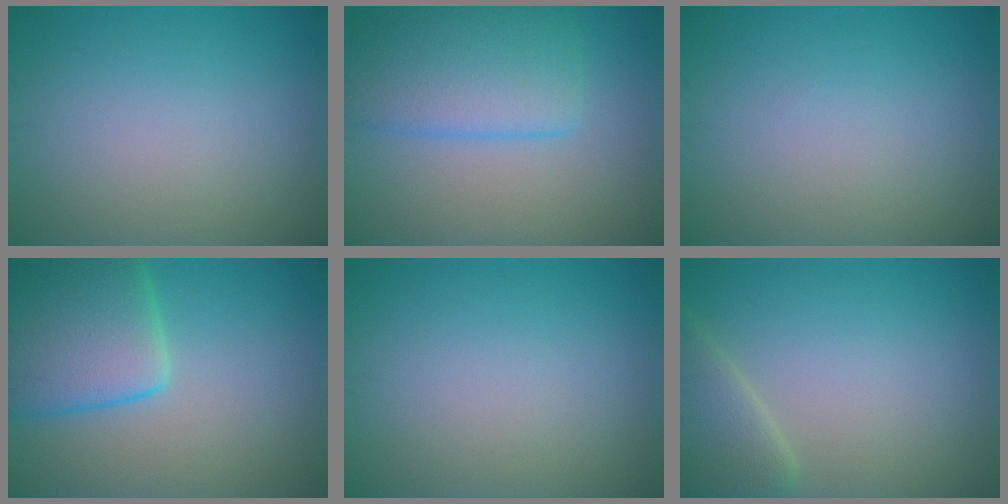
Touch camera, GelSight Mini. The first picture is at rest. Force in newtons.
{"total": 5.9, "press": 5.9, "slide": 0.5}
{"total": 0.0}
{"total": 7.8, "press": 7.8, "slide": 0.5}
{"total": 0.0}
{"total": 3.3, "press": 3.3, "slide": 0.3}